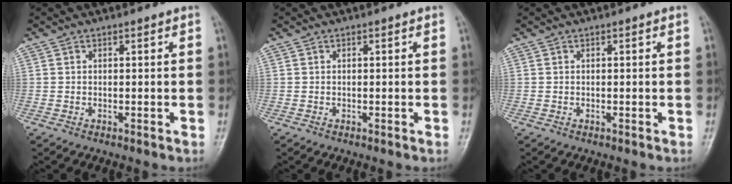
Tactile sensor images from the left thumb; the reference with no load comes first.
{"total": 0.0}
{"total": 0.0}